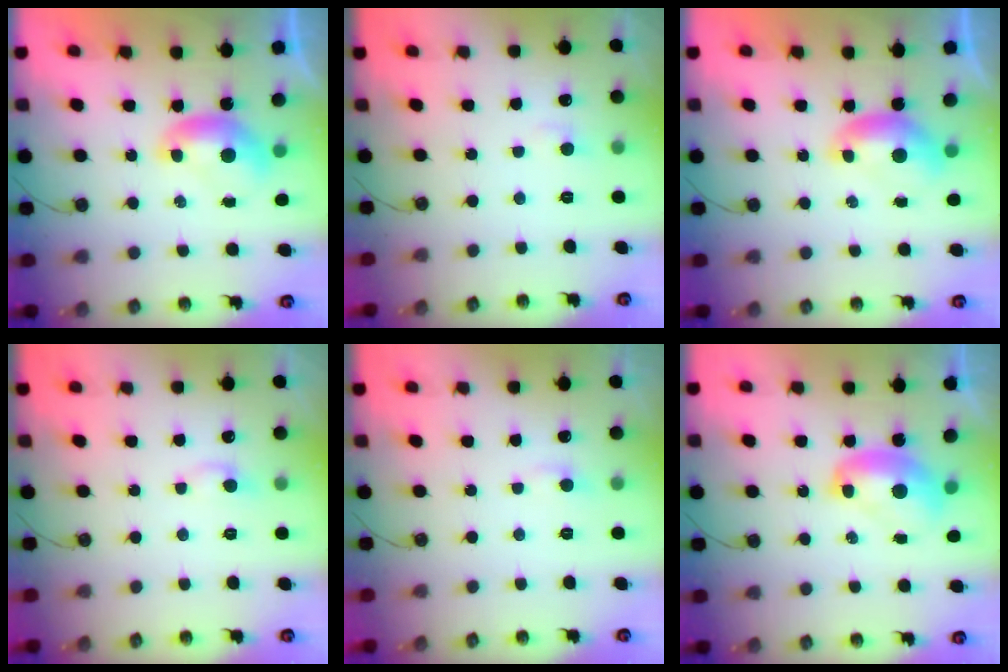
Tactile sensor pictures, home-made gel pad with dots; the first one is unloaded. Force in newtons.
{"total": 1.3, "press": 1.2, "slide": 0.6}
{"total": 0.0}
{"total": 0.0}
{"total": 1.3, "press": 1.2, "slide": 0.4}
{"total": 2.6, "press": 2.6, "slide": 0.3}